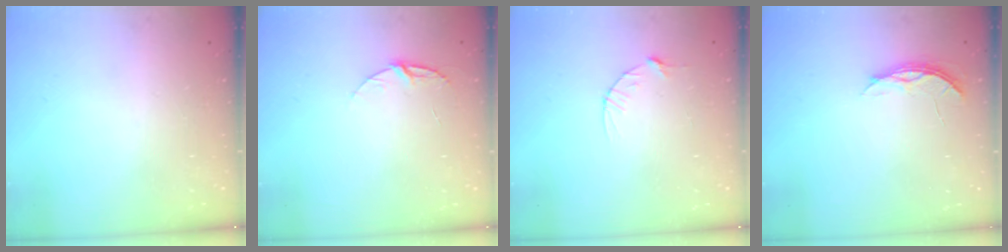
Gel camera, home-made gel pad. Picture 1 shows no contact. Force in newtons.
{"total": 5.7, "press": 5.7, "slide": 0.6}
{"total": 4.4, "press": 4.4, "slide": 0.6}
{"total": 3.9, "press": 3.9, "slide": 0.4}